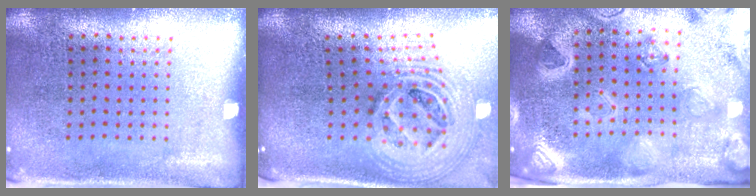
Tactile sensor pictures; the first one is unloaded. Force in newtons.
{"total": 2.8, "press": 2.0, "slide": 1.9}
{"total": 3.0, "press": 3.0, "slide": 0.5}